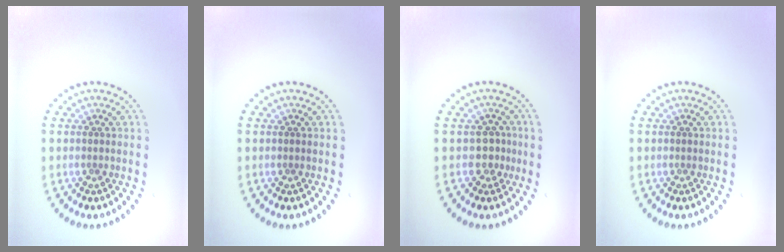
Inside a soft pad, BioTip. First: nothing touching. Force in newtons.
{"total": 0.0}
{"total": 1.7, "press": 1.4, "slide": 1.0}
{"total": 0.0}